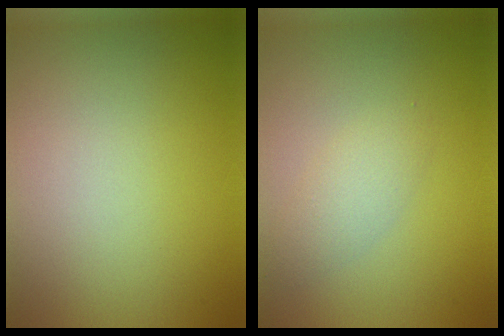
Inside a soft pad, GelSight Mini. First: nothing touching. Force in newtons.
{"total": 1.9, "press": 1.9, "slide": 0.2}